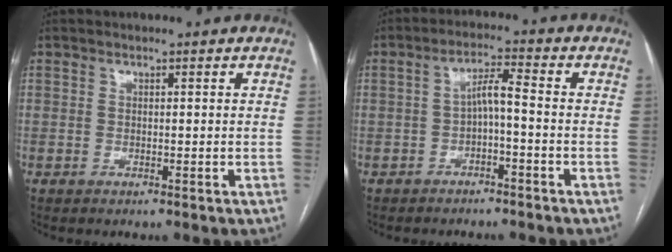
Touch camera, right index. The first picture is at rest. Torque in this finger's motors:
{"motor_torque": [0.45, -0.12, 0.20, 0.05]}